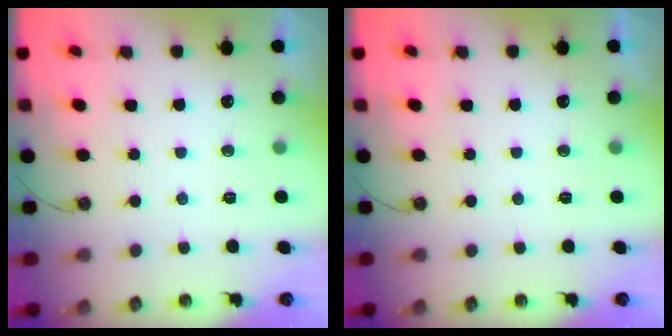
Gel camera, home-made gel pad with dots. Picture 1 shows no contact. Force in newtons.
{"total": 0.0}